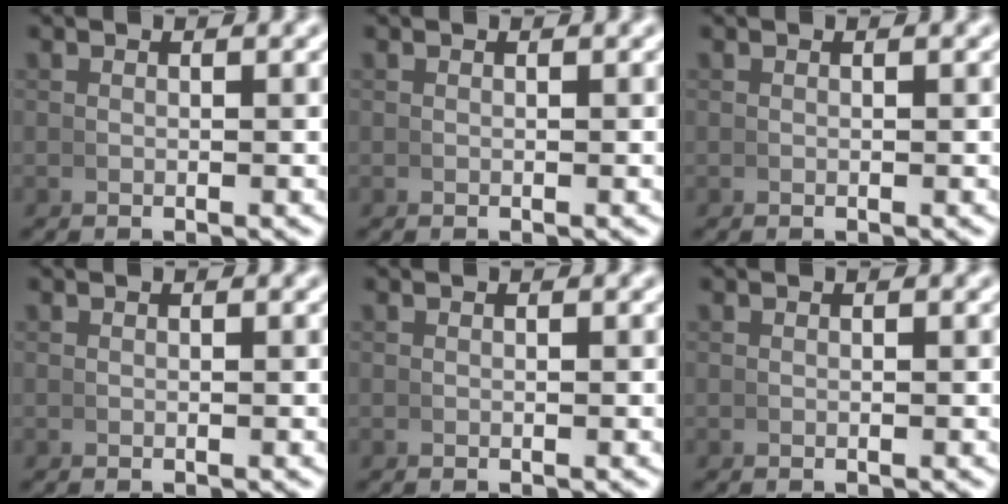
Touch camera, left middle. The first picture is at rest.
{"total": 0.0}
{"total": 0.0}
{"total": 0.0}
{"total": 0.0}
{"total": 0.0}